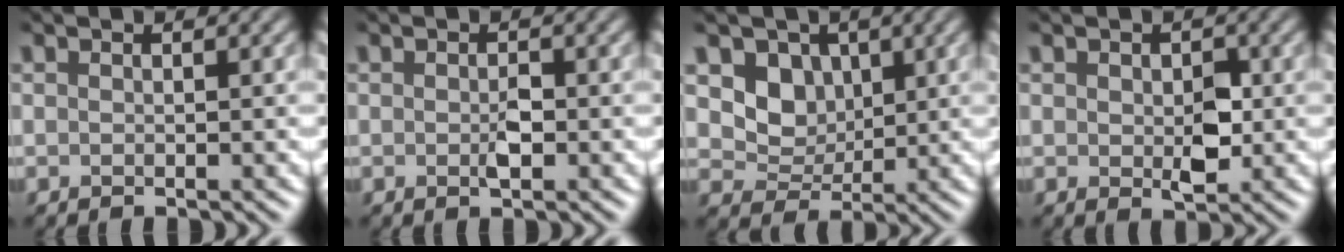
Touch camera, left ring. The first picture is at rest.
{"total": 1.3, "force": [-0.5, 0.6, 1.1], "torque": [-0.021, 0.000, -0.009]}
{"total": 3.7, "force": [1.0, 3.2, 1.7], "torque": [-0.037, -0.007, 0.014]}
{"total": 2.3, "force": [-0.3, 1.5, 1.8], "torque": [-0.032, -0.005, -0.002]}